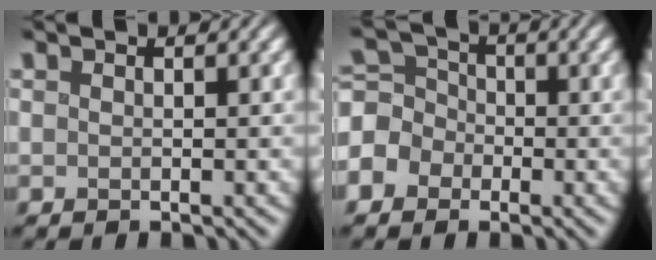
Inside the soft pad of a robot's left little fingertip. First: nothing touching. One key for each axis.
{"total": 4.3, "fx": -2.0, "fy": 3.7, "fz": 1.0, "tx": -0.018, "ty": 0.010, "tz": -0.043}